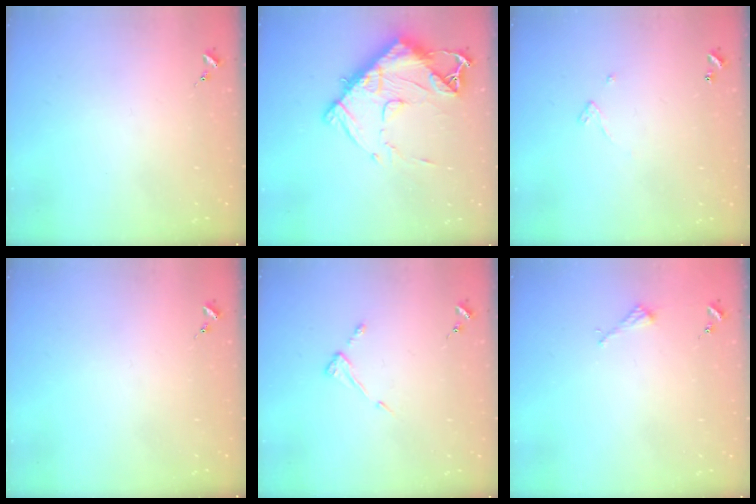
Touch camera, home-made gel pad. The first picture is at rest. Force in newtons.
{"total": 14.4, "press": 14.3, "slide": 1.4}
{"total": 2.4, "press": 2.4, "slide": 0.2}
{"total": 0.0}
{"total": 4.4, "press": 4.3, "slide": 0.7}
{"total": 2.2, "press": 2.2, "slide": 0.2}